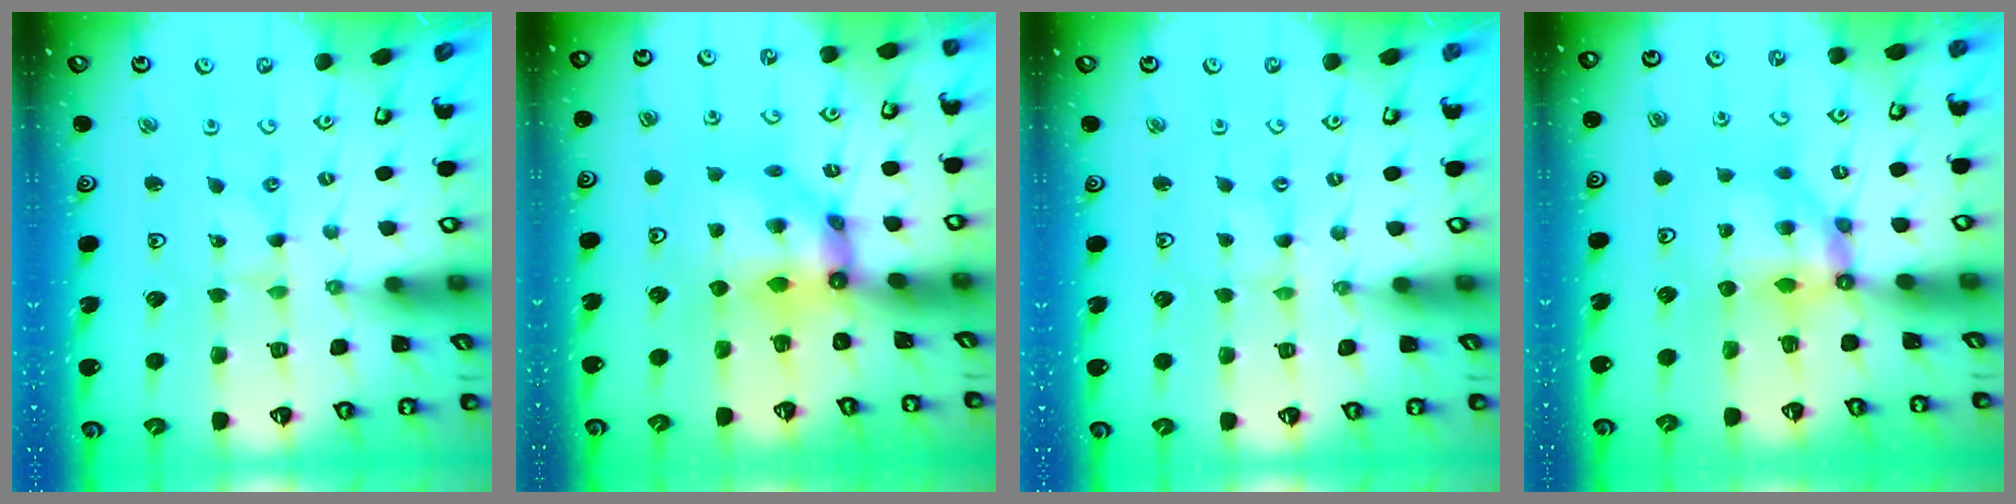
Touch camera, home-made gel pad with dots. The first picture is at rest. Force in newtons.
{"total": 8.8, "press": 8.7, "slide": 0.6}
{"total": 0.0}
{"total": 6.0, "press": 6.0, "slide": 0.3}